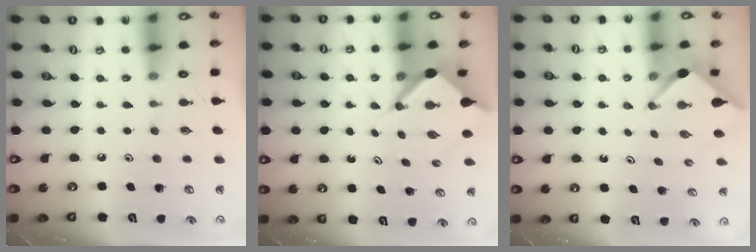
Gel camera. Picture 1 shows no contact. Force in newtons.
{"total": 6.6, "press": 6.6, "slide": 0.4}
{"total": 2.6, "press": 2.6, "slide": 0.3}